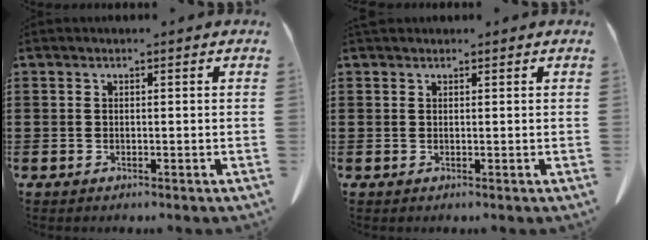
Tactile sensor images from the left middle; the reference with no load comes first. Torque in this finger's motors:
{"motor_torque": [0.52, -0.42, 0.11, 0.07]}